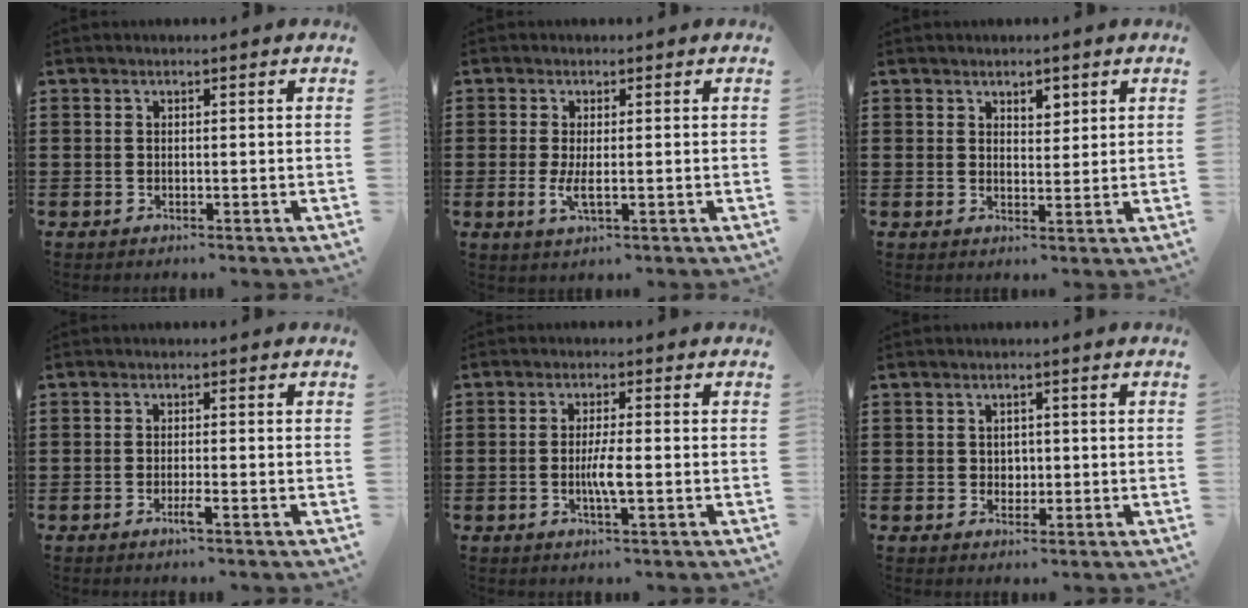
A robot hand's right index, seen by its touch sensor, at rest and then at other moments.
{"total": 3.2, "force": [-0.3, 0.8, 3.1], "torque": [-0.063, -0.006, -0.006]}
{"total": 2.5, "force": [2.0, 1.3, 0.9], "torque": [-0.014, 0.004, 0.034]}
{"total": 1.4, "force": [-0.8, 0.0, 1.2], "torque": [-0.028, -0.008, -0.016]}
{"total": 3.7, "force": [-0.9, 0.1, 3.6], "torque": [-0.070, -0.012, -0.019]}
{"total": 1.3, "force": [0.2, 1.2, 0.4], "torque": [-0.012, 0.007, 0.004]}